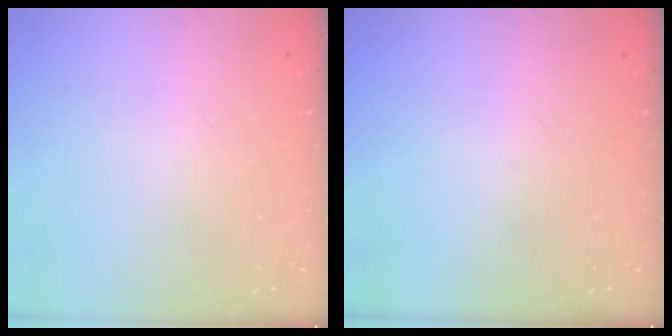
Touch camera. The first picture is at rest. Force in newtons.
{"total": 0.0}